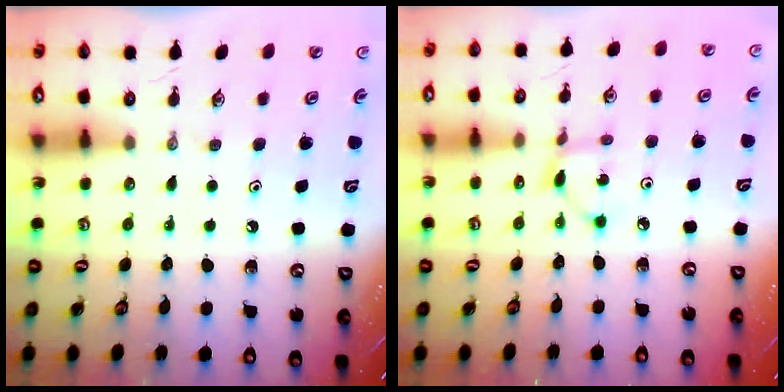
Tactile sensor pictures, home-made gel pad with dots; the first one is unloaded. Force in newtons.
{"total": 2.7, "press": 2.7, "slide": 0.1}